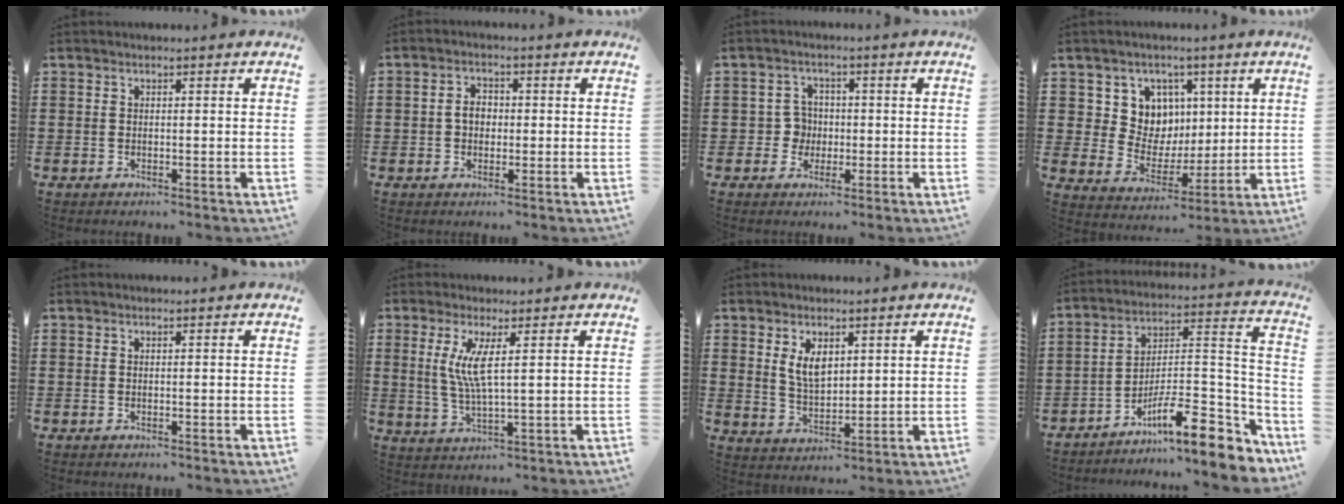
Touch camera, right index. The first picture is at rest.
{"total": 2.5, "force": [-0.2, 1.7, 1.8], "torque": [-0.037, 0.006, -0.004]}
{"total": 3.6, "force": [-0.6, 3.3, 1.5], "torque": [-0.039, 0.007, -0.013]}
{"total": 7.7, "force": [2.9, 7.0, 1.4], "torque": [-0.056, -0.016, 0.055]}
{"total": 0.0}
{"total": 5.7, "force": [1.6, 0.7, 5.4], "torque": [-0.123, -0.009, 0.021]}
{"total": 4.7, "force": [2.2, 2.4, 3.4], "torque": [-0.066, 0.003, 0.038]}
{"total": 11.8, "force": [-8.2, 2.8, 8.0], "torque": [-0.121, 0.014, -0.148]}